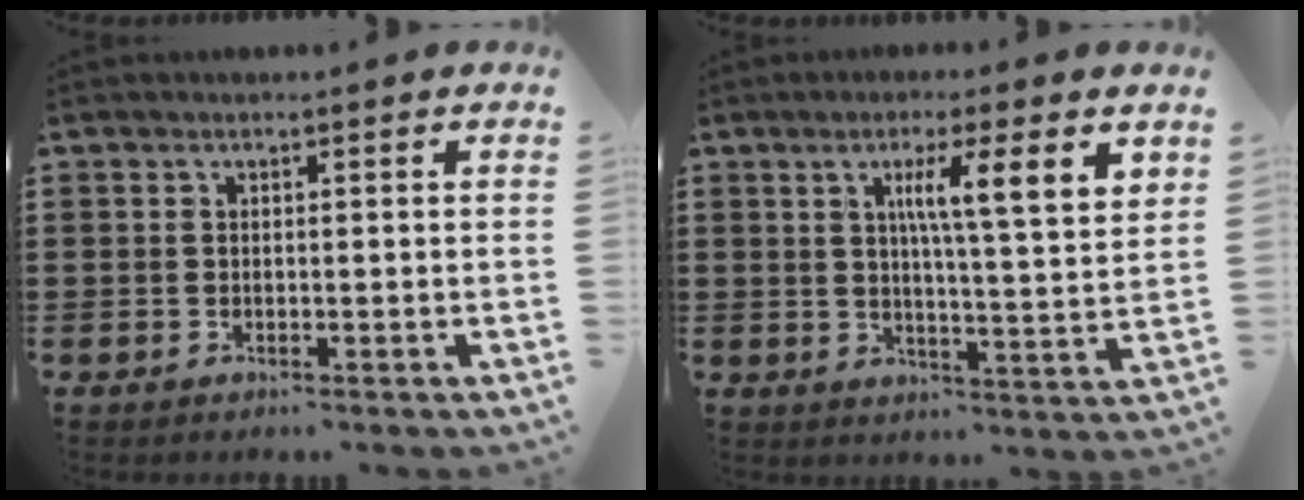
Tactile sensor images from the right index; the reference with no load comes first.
{"total": 7.2, "force": [2.9, 0.4, 6.5], "torque": [-0.118, -0.006, 0.042]}